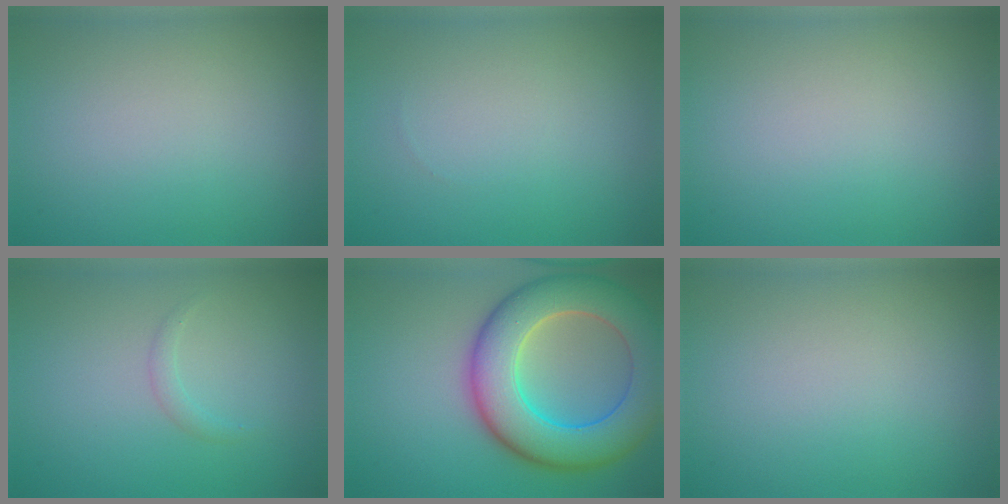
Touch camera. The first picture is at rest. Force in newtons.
{"total": 0.0}
{"total": 0.0}
{"total": 0.8, "press": 0.8, "slide": 0.1}
{"total": 10.6, "press": 10.5, "slide": 0.5}
{"total": 0.0}